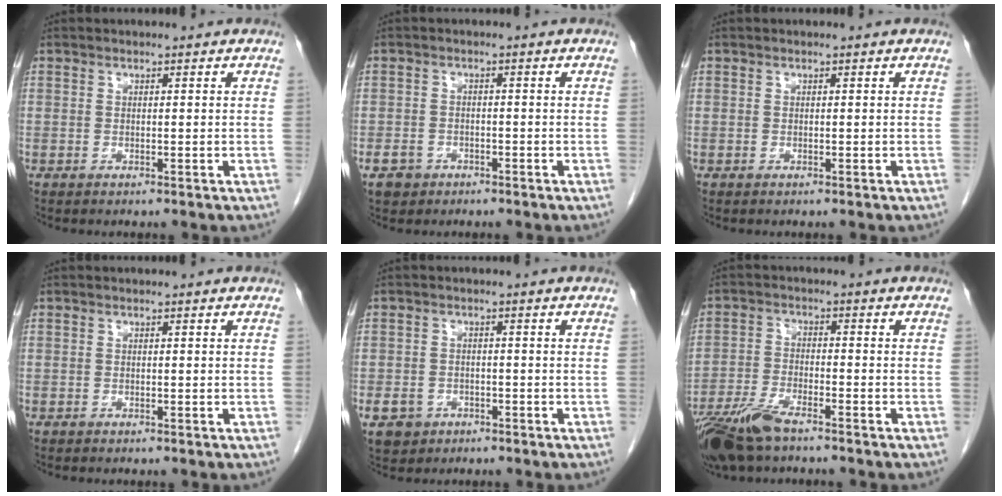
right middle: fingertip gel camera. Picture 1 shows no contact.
{"total": 3.2, "force": [-1.9, 2.5, 0.7], "torque": [-0.015, 0.006, -0.029]}
{"total": 0.0}
{"total": 0.0}
{"total": 4.9, "force": [-2.5, 4.1, 1.2], "torque": [-0.026, 0.006, -0.034]}
{"total": 9.3, "force": [-7.0, 2.5, 5.6], "torque": [-0.113, -0.019, -0.132]}